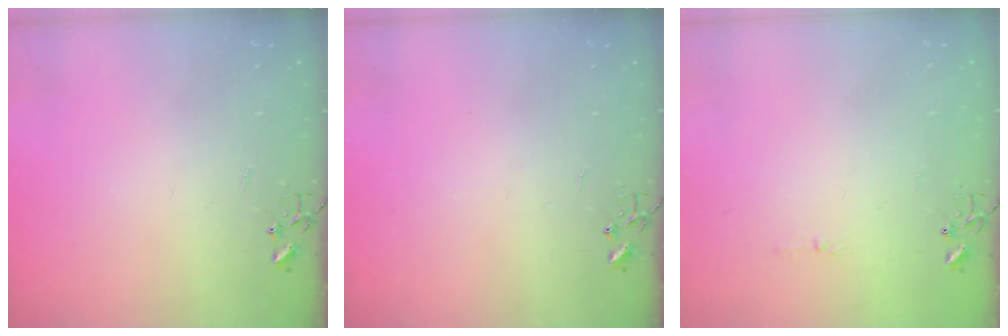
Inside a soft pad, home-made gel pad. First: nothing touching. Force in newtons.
{"total": 0.0}
{"total": 3.3, "press": 3.2, "slide": 0.4}